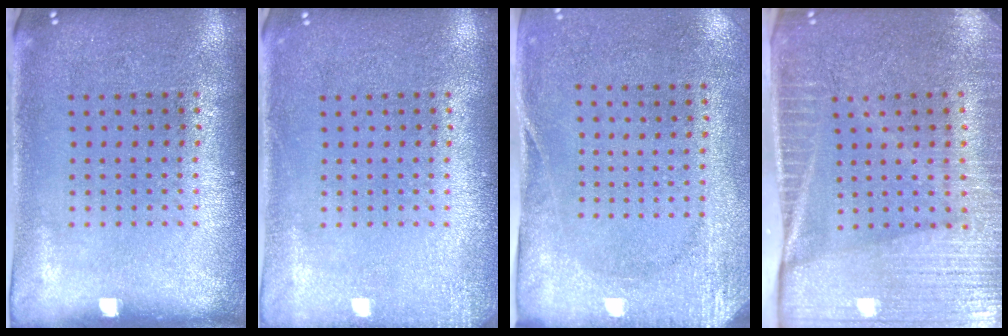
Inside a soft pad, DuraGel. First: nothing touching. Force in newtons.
{"total": 1.4, "press": 1.4, "slide": 0.2}
{"total": 2.7, "press": 2.1, "slide": 1.7}
{"total": 4.2, "press": 3.6, "slide": 2.1}